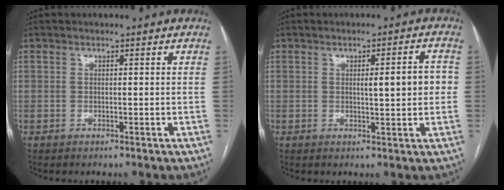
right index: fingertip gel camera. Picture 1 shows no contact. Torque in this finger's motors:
{"motor_torque": [0.78, 0.27, 0.34, 0.07]}